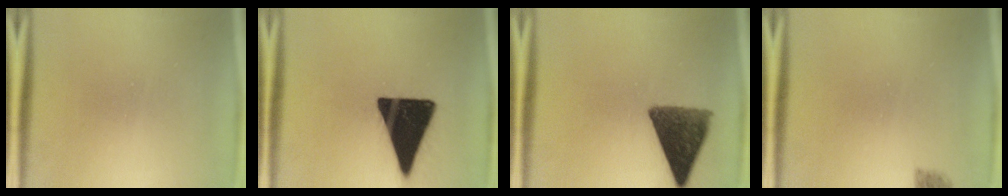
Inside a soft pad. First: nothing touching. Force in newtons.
{"total": 19.5}
{"total": 11.0}
{"total": 1.8}